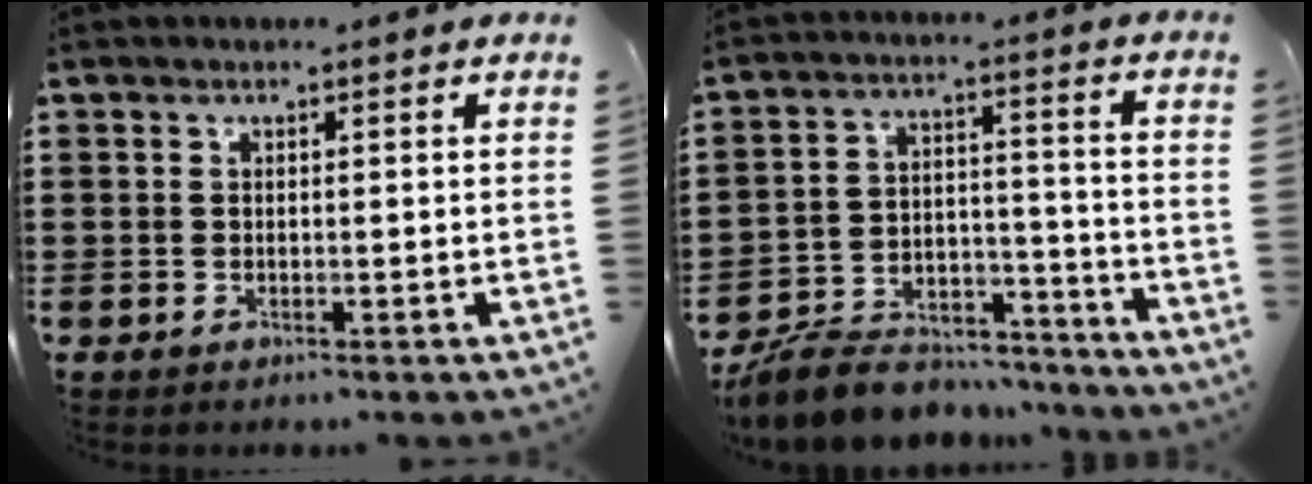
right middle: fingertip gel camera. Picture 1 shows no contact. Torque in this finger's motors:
{"motor_torque": [0.53, -0.18, 0.22, 0.12]}